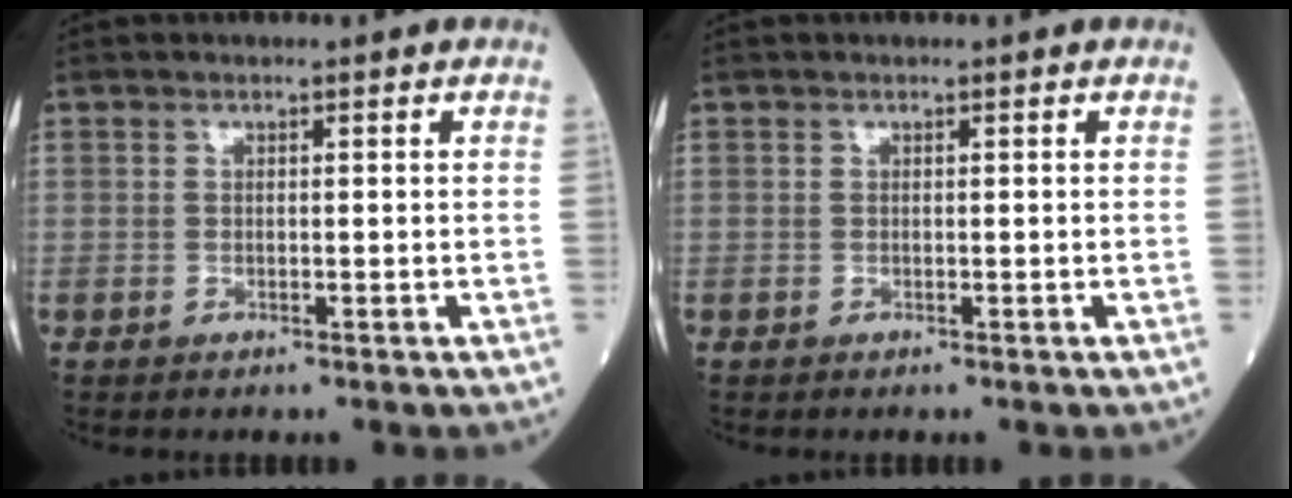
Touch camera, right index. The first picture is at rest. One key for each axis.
{"total": 0.0}